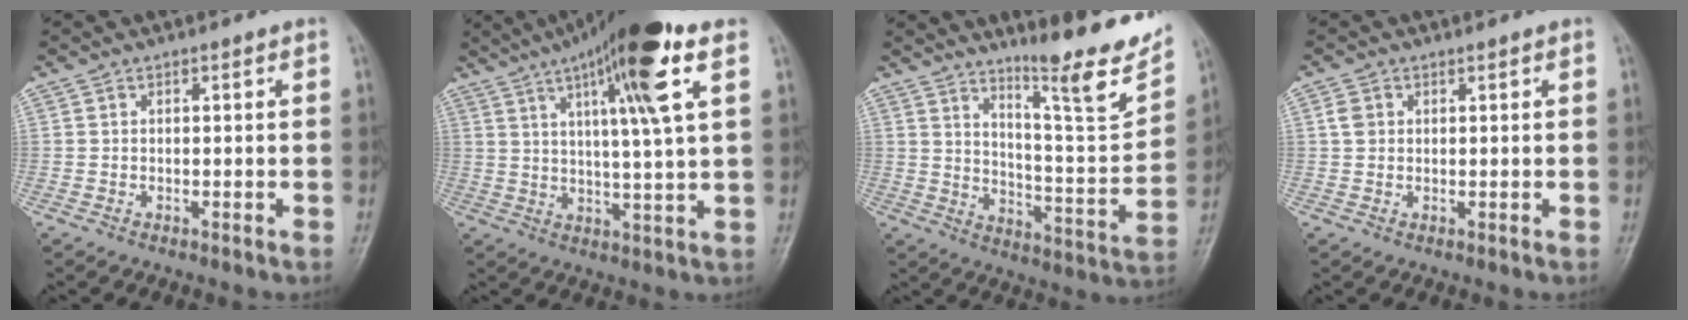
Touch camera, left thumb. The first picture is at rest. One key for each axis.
{"total": 16.9, "fx": 7.9, "fy": 2.0, "fz": 14.9, "tx": -0.239, "ty": -0.007, "tz": 0.120}
{"total": 16.1, "fx": 11.8, "fy": 2.3, "fz": 10.7, "tx": -0.130, "ty": -0.079, "tz": 0.188}
{"total": 1.9, "fx": 0.6, "fy": 1.6, "fz": 1.0, "tx": -0.014, "ty": 0.002, "tz": 0.011}